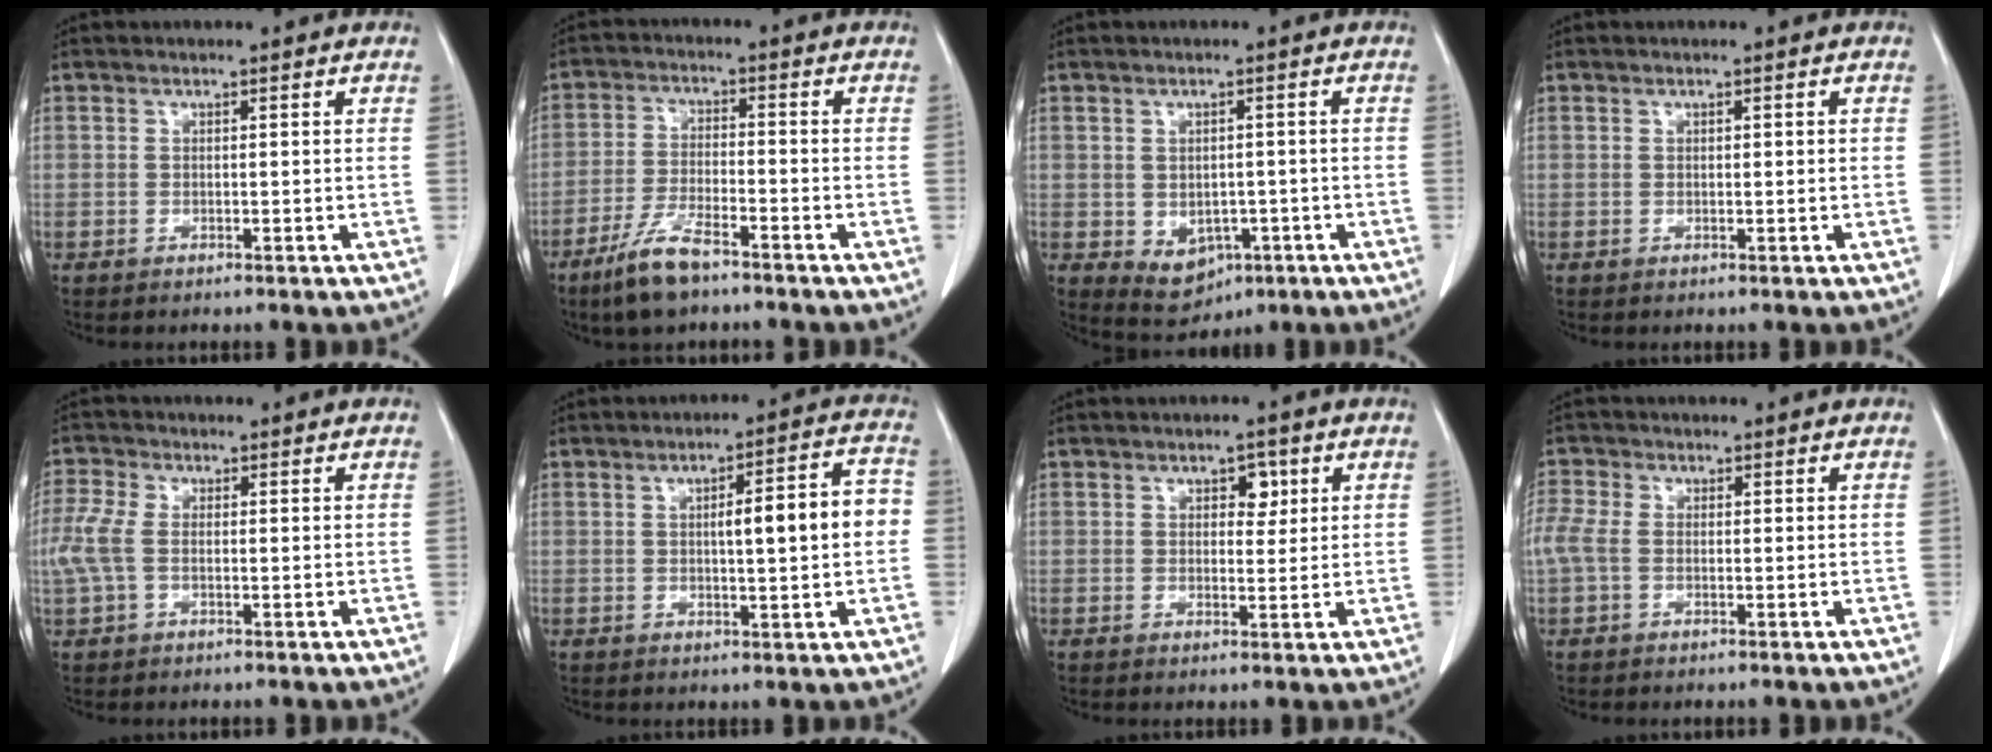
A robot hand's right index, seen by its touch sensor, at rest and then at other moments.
{"total": 7.6, "force": [-5.5, 1.6, 5.0], "torque": [-0.108, -0.012, -0.103]}
{"total": 5.5, "force": [-1.9, 4.1, 3.2], "torque": [-0.046, 0.000, -0.012]}
{"total": 0.5, "force": [0.1, 0.2, 0.4], "torque": [-0.005, 0.001, 0.002]}
{"total": 4.6, "force": [-0.3, 2.5, 3.8], "torque": [-0.124, 0.016, -0.007]}
{"total": 8.7, "force": [0.2, 1.3, 8.6], "torque": [-0.119, 0.024, 0.004]}
{"total": 2.8, "force": [1.2, 1.7, 1.9], "torque": [-0.021, 0.004, 0.015]}
{"total": 3.9, "force": [-0.4, 2.5, 3.1], "torque": [-0.103, 0.017, -0.006]}